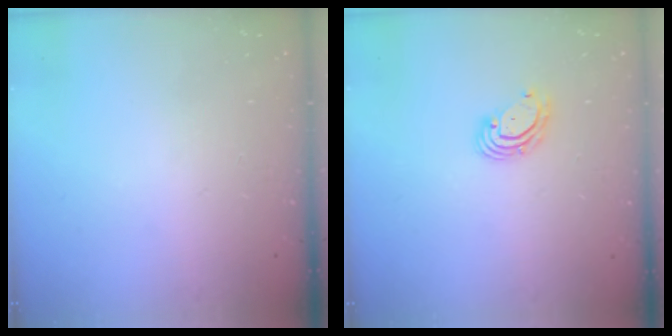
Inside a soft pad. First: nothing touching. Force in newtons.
{"total": 4.5, "press": 4.5, "slide": 0.5}